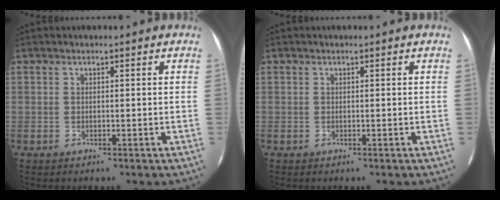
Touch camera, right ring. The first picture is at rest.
{"total": 0.0}